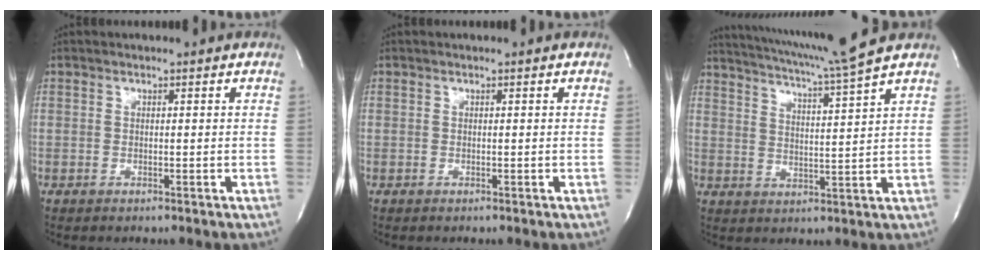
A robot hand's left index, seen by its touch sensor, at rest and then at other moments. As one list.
[{"total": 0.0}, {"total": 11.7, "force": [10.2, -2.4, 5.1], "torque": [-0.094, -0.022, 0.157]}]